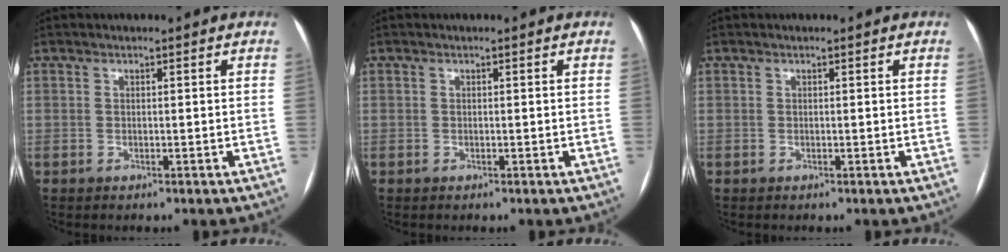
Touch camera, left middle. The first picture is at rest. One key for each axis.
{"total": 0.0}
{"total": 0.0}